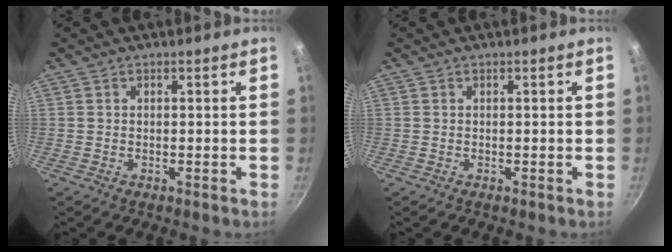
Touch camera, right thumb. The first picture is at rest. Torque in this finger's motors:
{"motor_torque": [-0.09, 0.05, 0.00, -0.01, 0.01]}